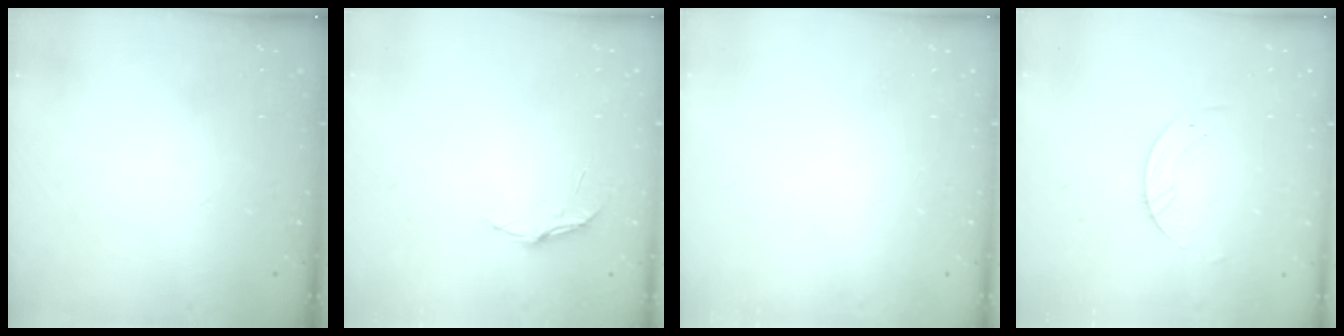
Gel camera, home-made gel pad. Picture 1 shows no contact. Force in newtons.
{"total": 3.8, "press": 3.8, "slide": 0.3}
{"total": 0.0}
{"total": 3.4, "press": 3.4, "slide": 0.1}